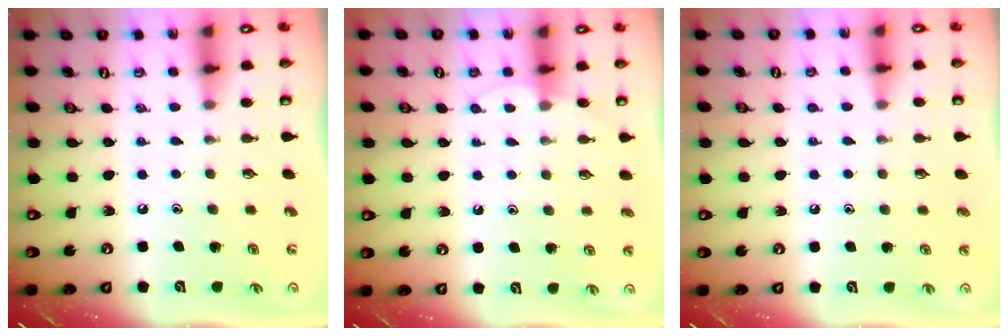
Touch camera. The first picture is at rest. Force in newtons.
{"total": 3.7, "press": 3.7, "slide": 0.3}
{"total": 1.7, "press": 1.7, "slide": 0.2}